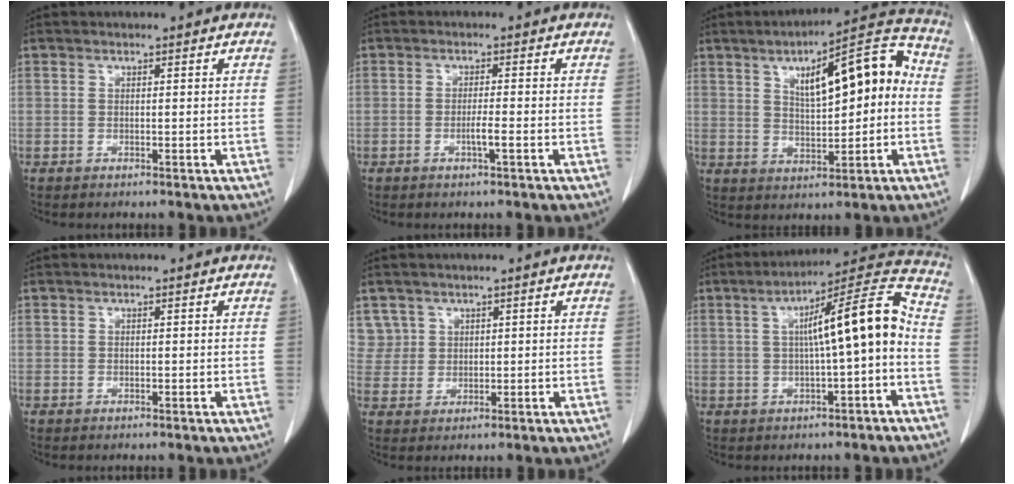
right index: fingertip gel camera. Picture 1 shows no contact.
{"total": 2.1, "force": [-0.8, -0.1, 1.9], "torque": [-0.034, -0.001, -0.014]}
{"total": 13.7, "force": [2.4, 4.1, 12.9], "torque": [-0.183, 0.040, 0.037]}
{"total": 0.0}
{"total": 4.0, "force": [2.2, 3.3, -0.6], "torque": [0.029, 0.006, 0.044]}
{"total": 12.3, "force": [-0.2, 1.0, 12.2], "torque": [-0.177, 0.037, -0.004]}